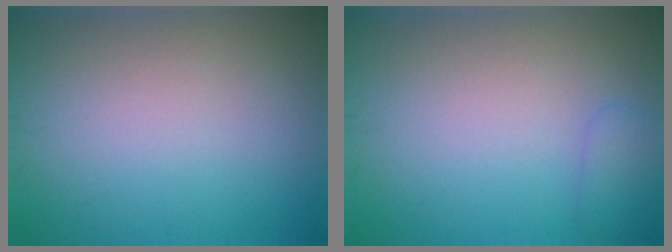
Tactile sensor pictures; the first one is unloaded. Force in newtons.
{"total": 1.3, "press": 1.3, "slide": 0.1}